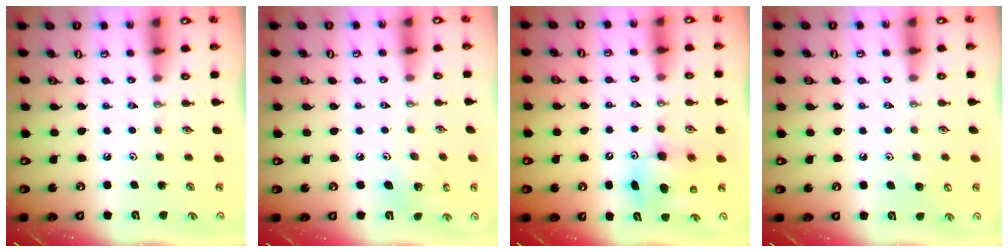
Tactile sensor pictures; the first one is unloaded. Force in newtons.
{"total": 5.6, "press": 5.1, "slide": 2.3}
{"total": 8.0, "press": 7.7, "slide": 2.1}
{"total": 5.0, "press": 4.9, "slide": 0.3}